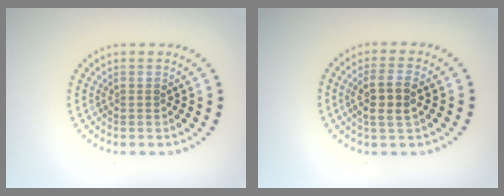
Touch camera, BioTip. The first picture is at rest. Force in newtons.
{"total": 3.0, "press": 2.7, "slide": 1.2}